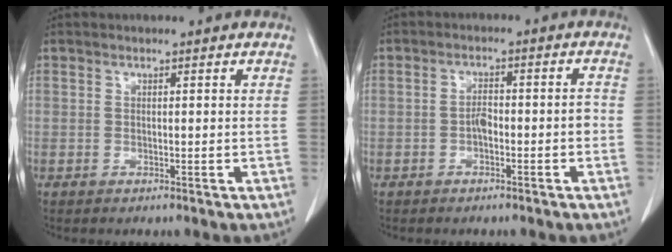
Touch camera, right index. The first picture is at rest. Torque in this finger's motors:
{"motor_torque": [0.56, -0.32, 0.25, 0.03]}